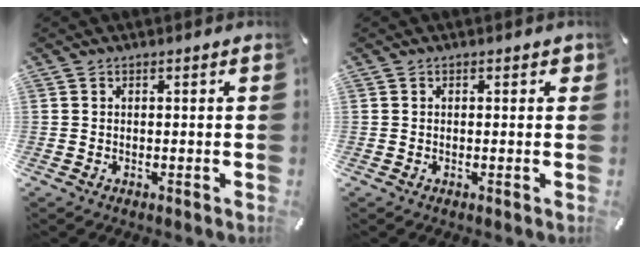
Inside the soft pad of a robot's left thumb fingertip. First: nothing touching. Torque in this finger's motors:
{"motor_torque": [0.13, 0.27, 0.13, -0.21, 0.08]}